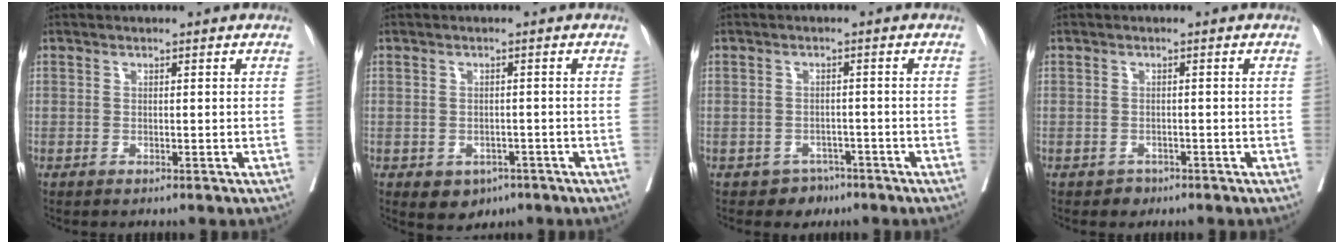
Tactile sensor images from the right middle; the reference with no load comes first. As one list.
[{"total": 4.0, "force": [-2.2, 3.0, 1.5], "torque": [-0.011, 0.002, -0.022]}, {"total": 2.8, "force": [-1.9, 2.1, 0.1], "torque": [-0.002, 0.011, -0.023]}, {"total": 1.2, "force": [-0.8, 0.9, 0.0], "torque": [0.002, 0.004, -0.011]}]